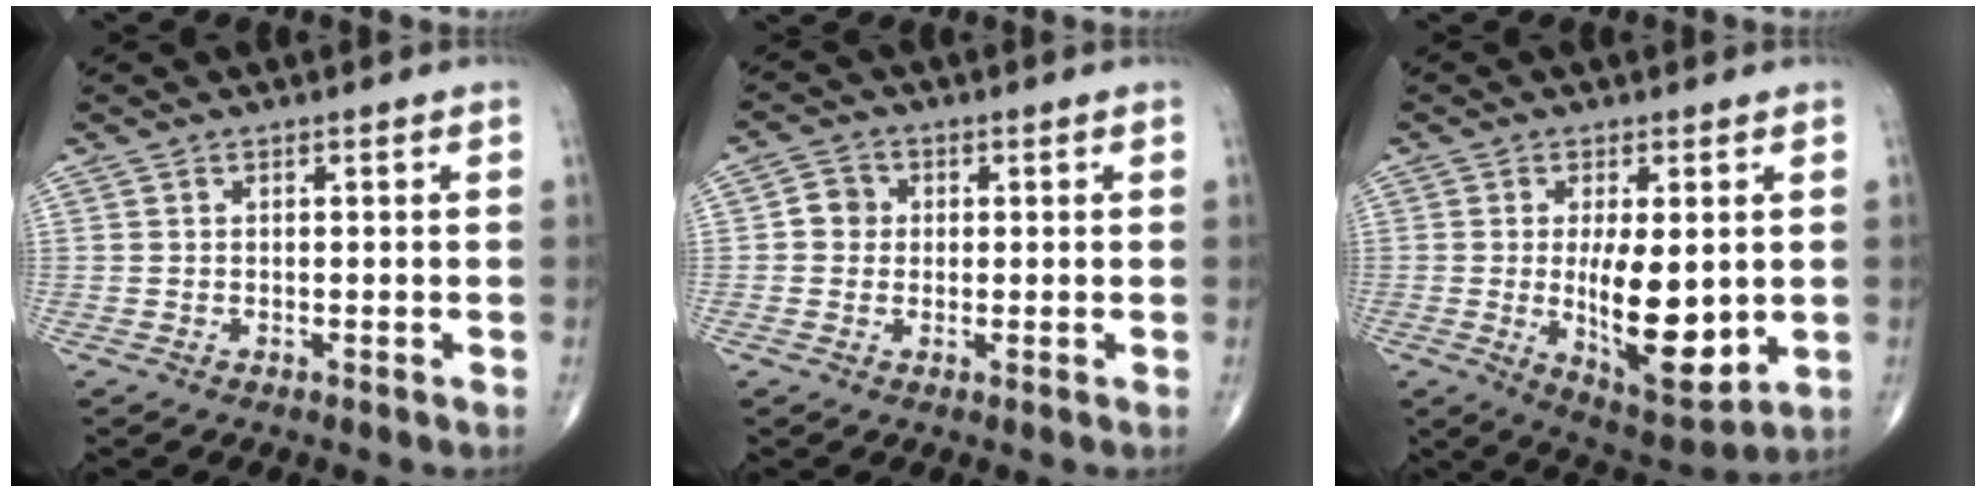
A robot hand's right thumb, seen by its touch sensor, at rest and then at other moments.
{"total": 3.9, "force": [0.1, 3.6, 1.4], "torque": [-0.002, 0.008, -0.008]}
{"total": 13.6, "force": [-0.6, 5.2, 12.6], "torque": [-0.182, -0.029, 0.004]}